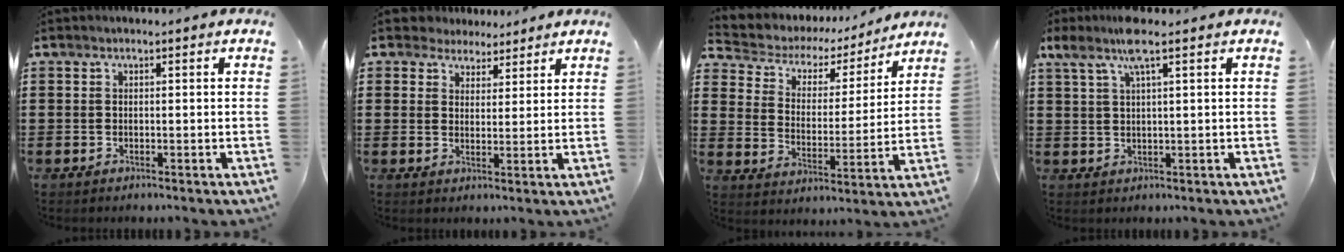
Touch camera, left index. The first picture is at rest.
{"total": 3.8, "force": [3.3, 2.0, -0.1], "torque": [-0.016, 0.003, 0.063]}
{"total": 4.4, "force": [3.6, 2.2, 1.2], "torque": [-0.048, -0.025, 0.052]}
{"total": 5.6, "force": [3.1, 0.7, 4.6], "torque": [-0.099, 0.006, 0.053]}